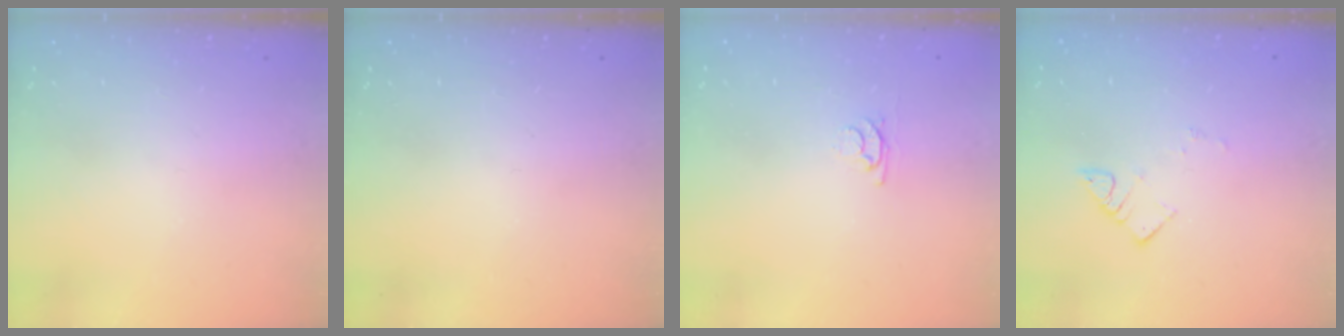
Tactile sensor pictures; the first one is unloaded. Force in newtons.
{"total": 0.0}
{"total": 3.1, "press": 3.0, "slide": 0.4}
{"total": 3.4, "press": 3.4, "slide": 0.3}